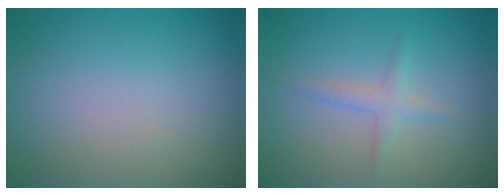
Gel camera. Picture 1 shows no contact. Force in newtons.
{"total": 1.6, "press": 1.6, "slide": 0.0}